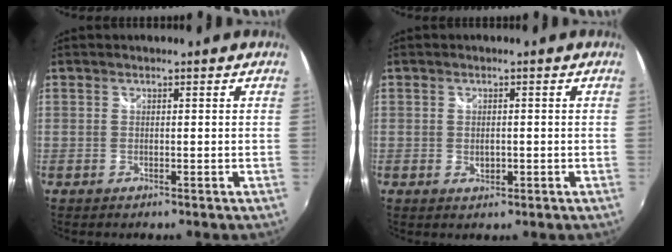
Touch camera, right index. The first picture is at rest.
{"total": 1.9, "force": [-0.3, 1.5, 1.2], "torque": [-0.018, -0.002, -0.002]}